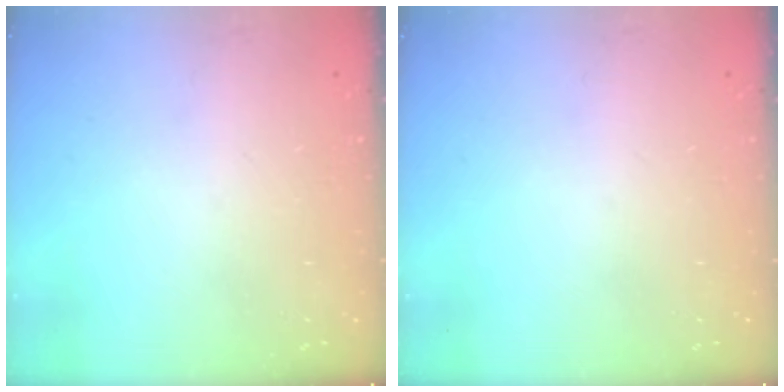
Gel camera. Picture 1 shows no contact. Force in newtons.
{"total": 0.0}